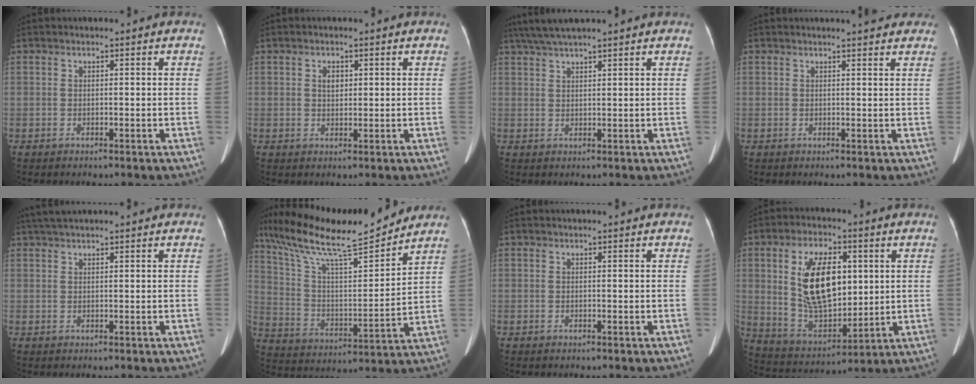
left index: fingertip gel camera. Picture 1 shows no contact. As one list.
[{"total": 1.7, "force": [0.4, 1.2, 1.1], "torque": [-0.022, 0.002, 0.009]}, {"total": 6.7, "force": [5.6, -0.2, 3.7], "torque": [-0.064, 0.036, 0.098]}, {"total": 4.1, "force": [3.7, 0.4, 1.7], "torque": [-0.023, 0.005, 0.036]}, {"total": 4.2, "force": [3.6, 0.1, 2.1], "torque": [-0.034, 0.032, 0.066]}, {"total": 21.0, "force": [17.8, 2.0, 11.0], "torque": [-0.207, 0.012, 0.305]}, {"total": 0.0}, {"total": 14.3, "force": [2.9, 7.0, 12.1], "torque": [-0.235, 0.007, 0.062]}]